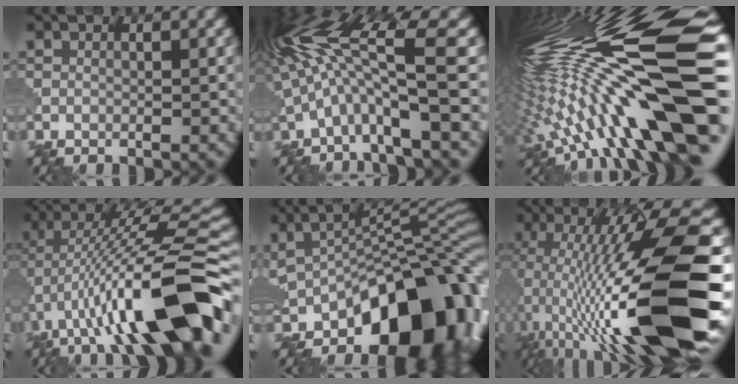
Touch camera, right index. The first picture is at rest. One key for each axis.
{"total": 9.1, "fx": 0.7, "fy": 1.6, "fz": 8.9, "tx": -0.167, "ty": 0.020, "tz": 0.016}
{"total": 18.4, "fx": 0.3, "fy": 4.4, "fz": 17.9, "tx": -0.293, "ty": 0.012, "tz": -0.002}
{"total": 13.9, "fx": -4.1, "fy": 3.5, "fz": 12.8, "tx": -0.207, "ty": 0.028, "tz": -0.053}
{"total": 12.2, "fx": -4.5, "fy": 6.8, "fz": 9.2, "tx": -0.098, "ty": -0.004, "tz": -0.060}
{"total": 18.1, "fx": -2.4, "fy": 5.1, "fz": 17.2, "tx": -0.313, "ty": 0.025, "tz": -0.036}